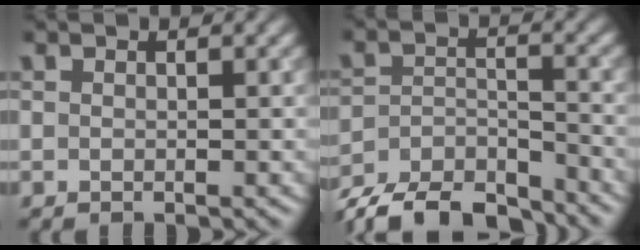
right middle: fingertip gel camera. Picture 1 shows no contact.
{"total": 9.2, "force": [-8.4, 2.6, 2.8], "torque": [-0.049, -0.011, -0.141]}